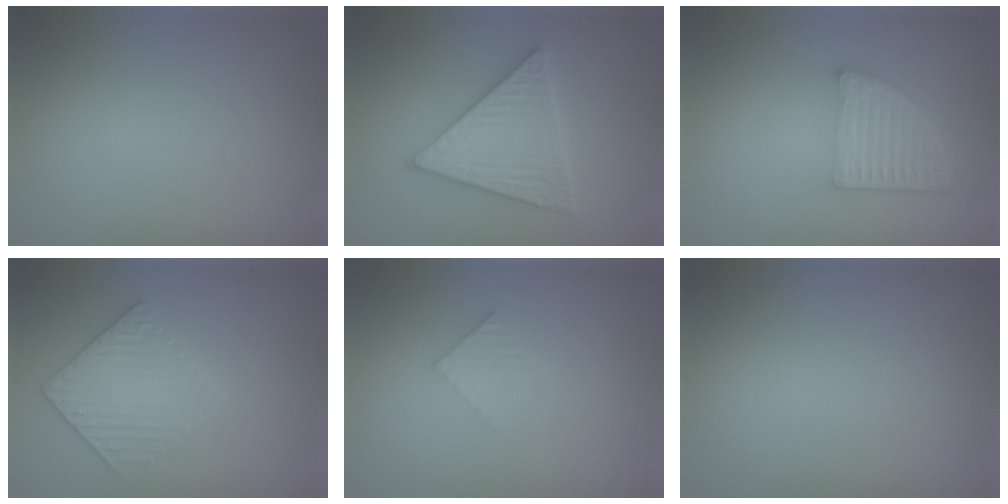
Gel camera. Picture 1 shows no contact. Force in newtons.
{"total": 5.7, "press": 5.6, "slide": 0.8}
{"total": 4.7, "press": 3.3, "slide": 3.3}
{"total": 3.5, "press": 3.5, "slide": 0.5}
{"total": 1.4, "press": 1.4, "slide": 0.2}
{"total": 0.0}